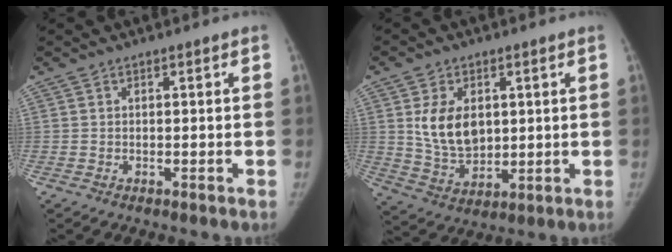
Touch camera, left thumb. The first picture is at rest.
{"total": 10.5, "force": [2.3, 7.2, 7.3], "torque": [-0.107, -0.019, 0.057]}